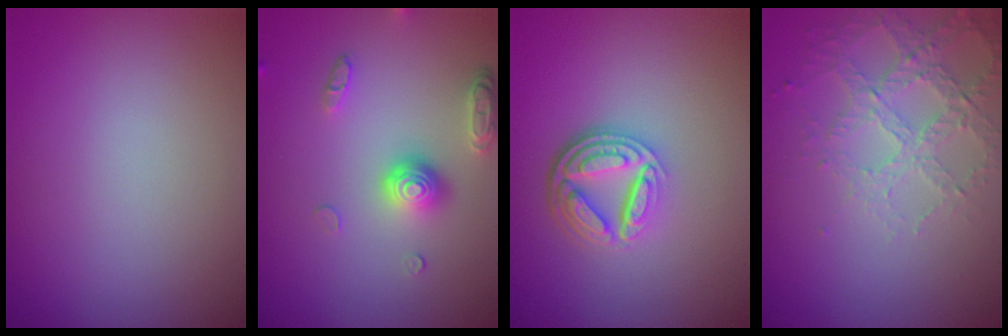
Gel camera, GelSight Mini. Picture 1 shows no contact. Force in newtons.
{"total": 3.8, "press": 3.0, "slide": 2.3}
{"total": 5.1, "press": 3.6, "slide": 3.6}
{"total": 4.1, "press": 3.1, "slide": 2.8}